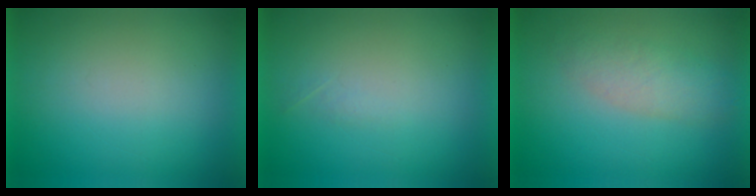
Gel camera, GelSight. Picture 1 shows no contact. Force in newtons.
{"total": 1.0}
{"total": 2.9}